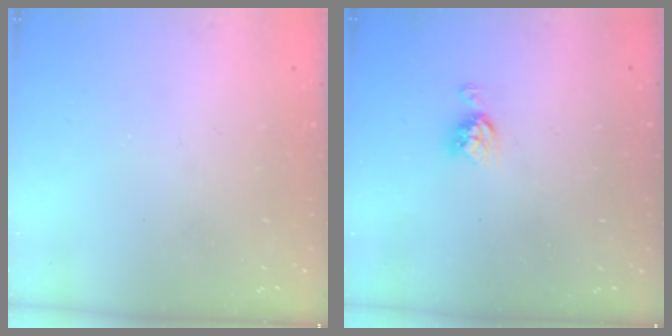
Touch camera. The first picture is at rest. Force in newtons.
{"total": 5.0, "press": 5.0, "slide": 0.3}